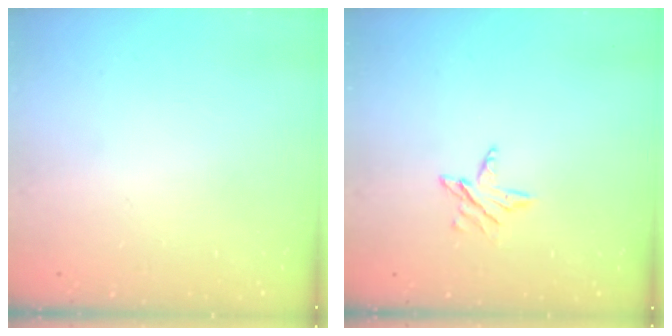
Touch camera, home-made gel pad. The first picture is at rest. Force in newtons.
{"total": 4.7, "press": 4.7, "slide": 0.6}